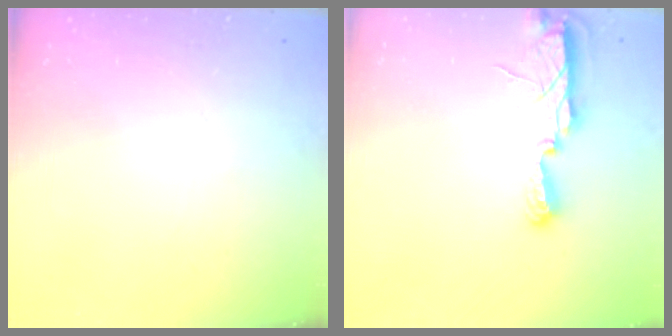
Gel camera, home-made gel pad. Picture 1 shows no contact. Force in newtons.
{"total": 7.3, "press": 7.3, "slide": 0.5}